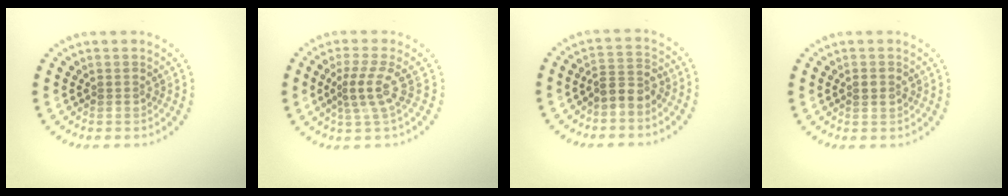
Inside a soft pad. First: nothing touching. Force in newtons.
{"total": 2.8, "press": 2.1, "slide": 1.9}
{"total": 2.5, "press": 2.2, "slide": 1.2}
{"total": 1.6, "press": 1.6, "slide": 0.1}